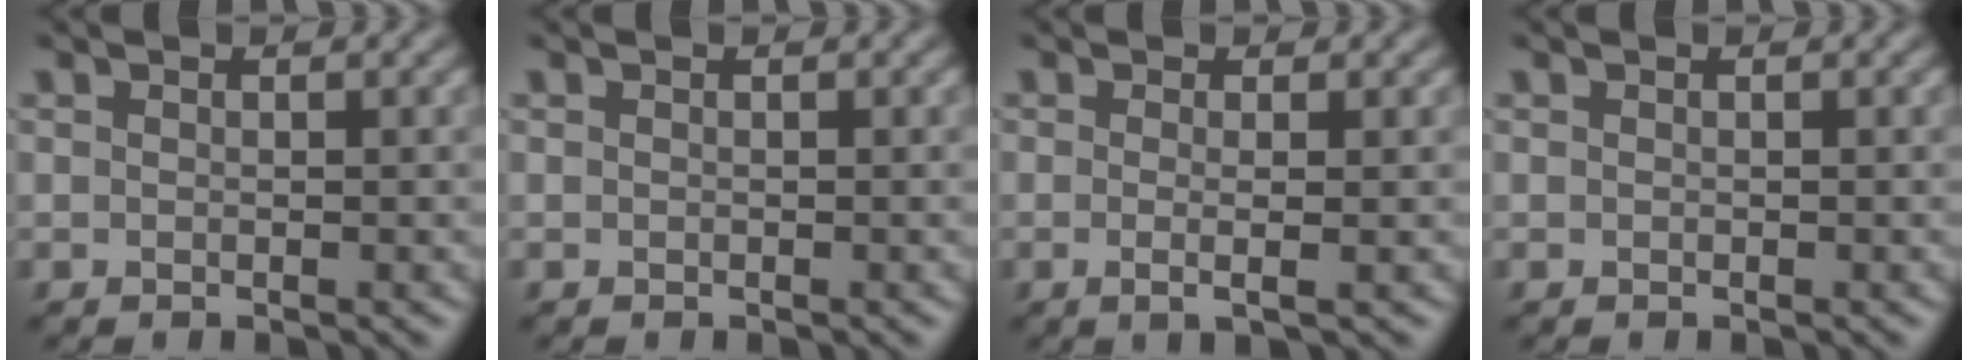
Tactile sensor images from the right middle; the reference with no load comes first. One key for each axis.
{"total": 0.0}
{"total": 2.1, "fx": -0.1, "fy": 0.5, "fz": 2.0, "tx": -0.032, "ty": -0.003, "tz": -0.010}
{"total": 0.0}